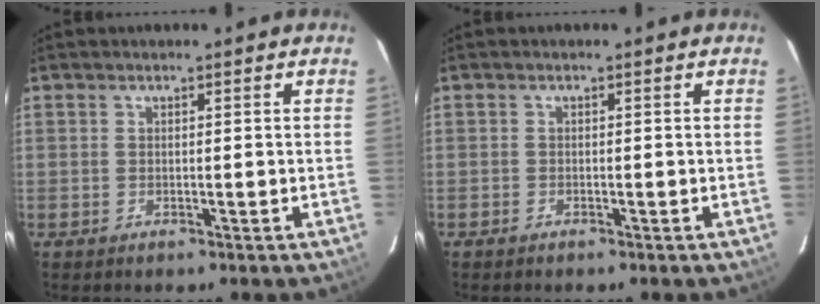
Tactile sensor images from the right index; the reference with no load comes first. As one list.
[{"total": 0.5, "force": [-0.5, 0.3, 0.0], "torque": [-0.001, 0.002, -0.011]}]